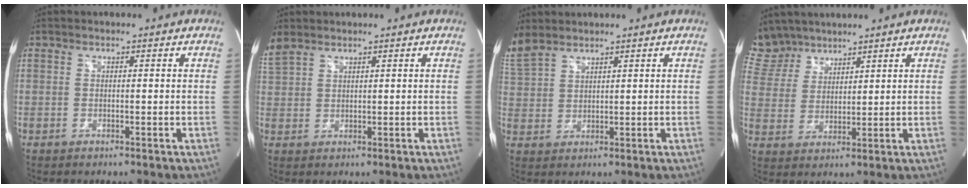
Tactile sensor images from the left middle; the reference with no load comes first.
{"total": 3.8, "force": [3.3, 1.2, 1.4], "torque": [-0.054, 0.021, 0.082]}
{"total": 6.2, "force": [5.6, 1.7, 2.1], "torque": [-0.069, 0.015, 0.130]}
{"total": 7.5, "force": [6.7, 3.2, 0.2], "torque": [-0.009, 0.011, 0.145]}